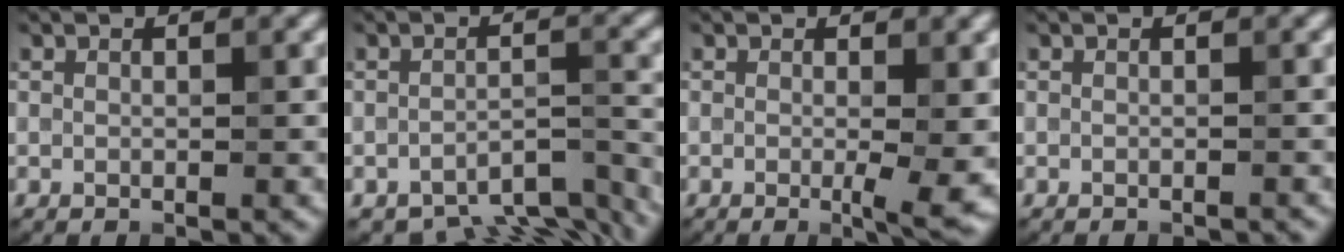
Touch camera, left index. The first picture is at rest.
{"total": 6.4, "force": [-5.7, 1.8, 2.5], "torque": [-0.039, -0.024, -0.070]}
{"total": 3.1, "force": [-0.5, 0.5, 3.1], "torque": [-0.049, -0.010, -0.006]}
{"total": 1.0, "force": [-0.9, 0.2, 0.4], "torque": [0.004, -0.001, -0.017]}